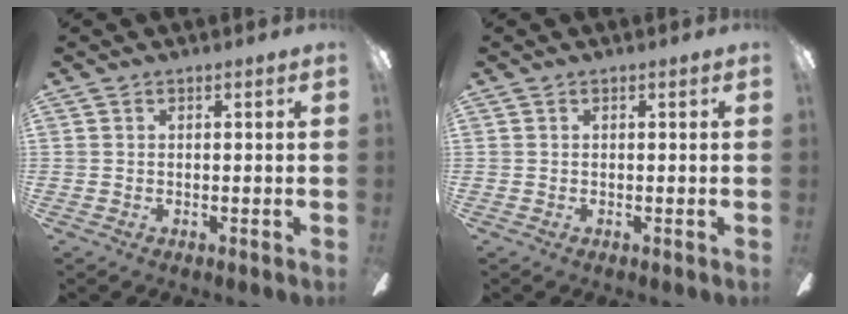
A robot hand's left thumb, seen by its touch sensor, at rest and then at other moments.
{"total": 0.0}